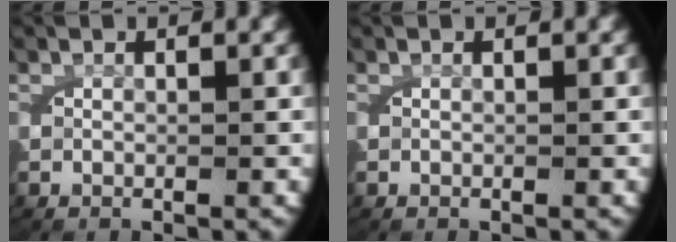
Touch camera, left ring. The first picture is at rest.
{"total": 0.0}